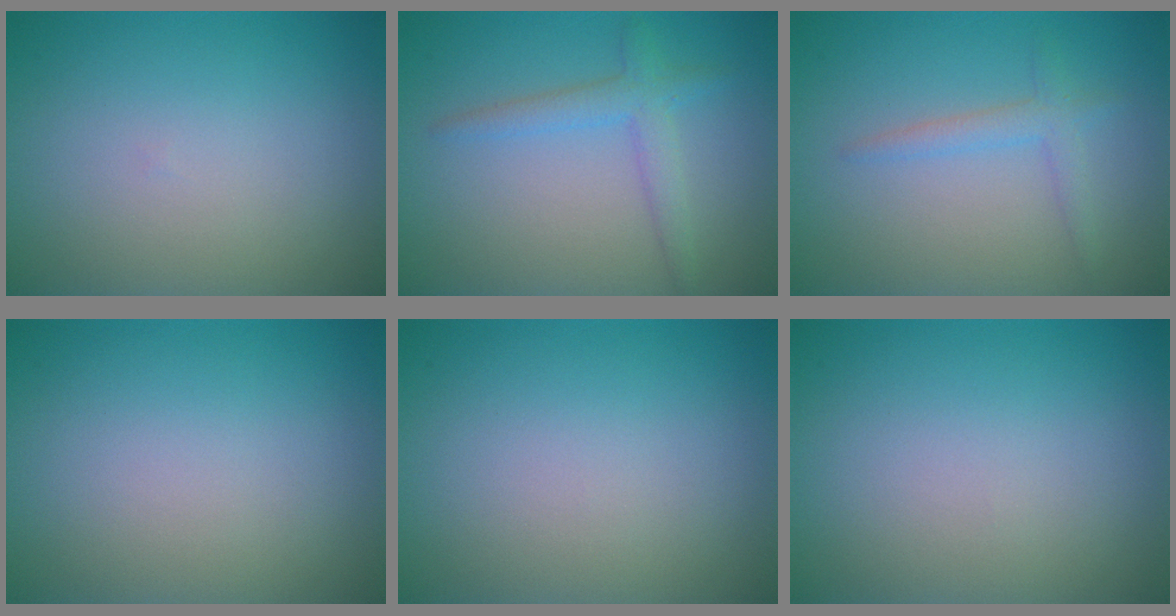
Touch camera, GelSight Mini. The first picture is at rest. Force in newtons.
{"total": 2.5, "press": 2.5, "slide": 0.1}
{"total": 1.8, "press": 1.8, "slide": 0.1}
{"total": 0.0}
{"total": 0.0}
{"total": 0.0}